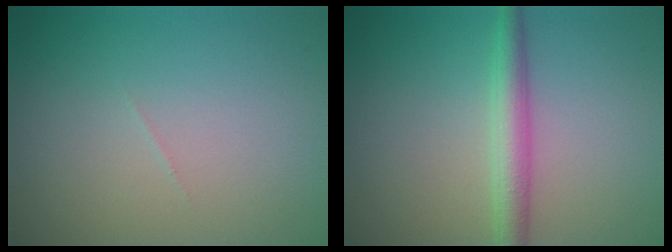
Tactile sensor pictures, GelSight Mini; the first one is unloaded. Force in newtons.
{"total": 3.0, "press": 3.0, "slide": 0.1}